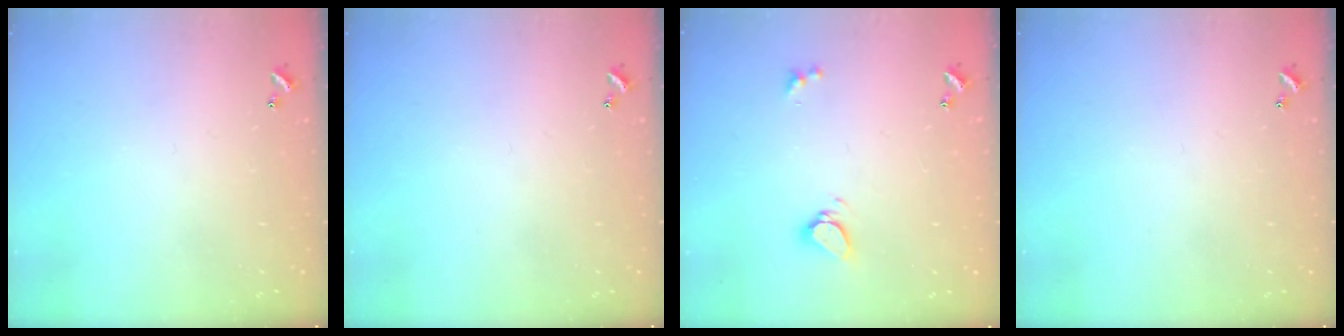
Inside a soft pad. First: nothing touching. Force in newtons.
{"total": 0.0}
{"total": 4.4, "press": 4.4, "slide": 0.6}
{"total": 0.0}